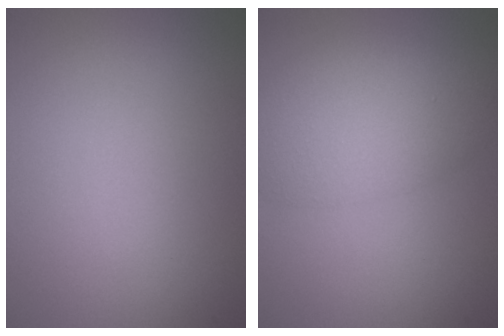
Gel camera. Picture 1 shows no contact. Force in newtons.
{"total": 5.3, "press": 5.2, "slide": 0.2}